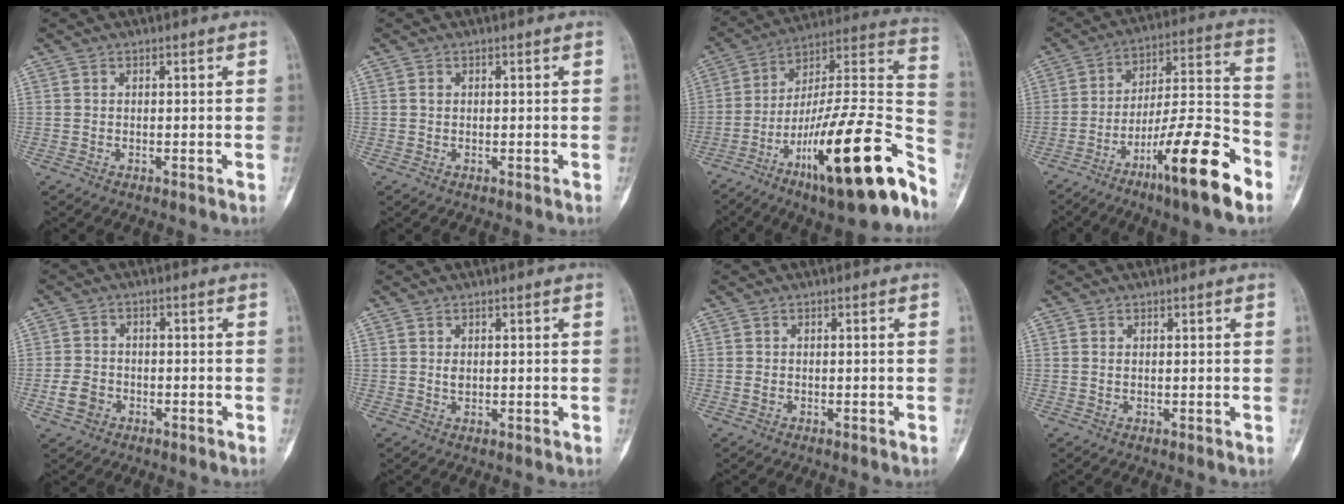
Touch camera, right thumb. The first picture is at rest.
{"total": 0.6, "force": [0.1, 0.5, 0.3], "torque": [-0.004, 0.001, 0.001]}
{"total": 29.6, "force": [-15.4, 6.3, 24.5], "torque": [-0.315, 0.074, -0.242]}
{"total": 19.4, "force": [-10.6, 3.0, 15.9], "torque": [-0.276, 0.062, -0.173]}
{"total": 4.9, "force": [-2.2, 3.7, 2.2], "torque": [-0.037, 0.020, -0.041]}
{"total": 1.3, "force": [0.3, 0.9, 0.9], "torque": [-0.013, -0.002, 0.009]}
{"total": 1.1, "force": [-0.4, 0.5, 0.9], "torque": [-0.023, 0.016, -0.002]}
{"total": 0.9, "force": [0.2, 0.6, 0.7], "torque": [-0.017, 0.000, 0.007]}